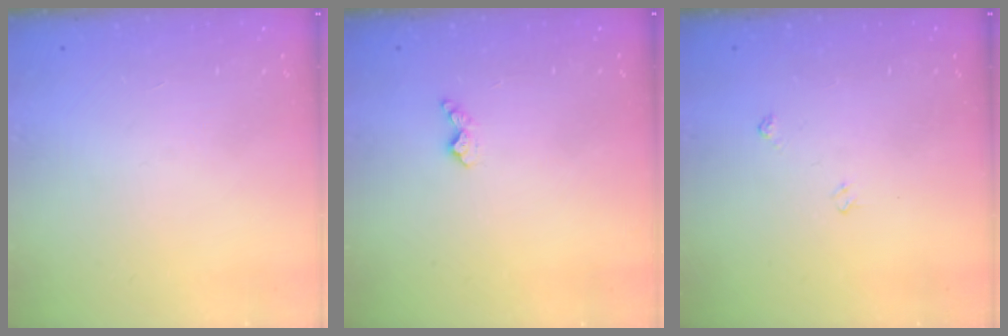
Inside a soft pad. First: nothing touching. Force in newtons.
{"total": 4.4, "press": 4.4, "slide": 0.6}
{"total": 3.7, "press": 3.7, "slide": 0.6}